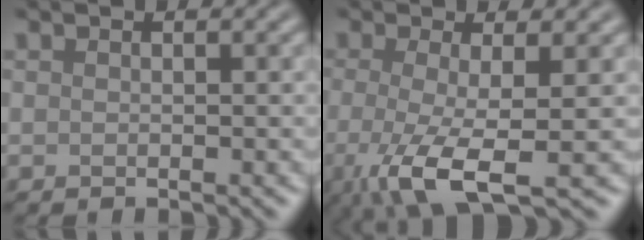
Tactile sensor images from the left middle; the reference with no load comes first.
{"total": 6.0, "force": [-2.1, 1.2, 5.5], "torque": [-0.112, -0.012, -0.030]}